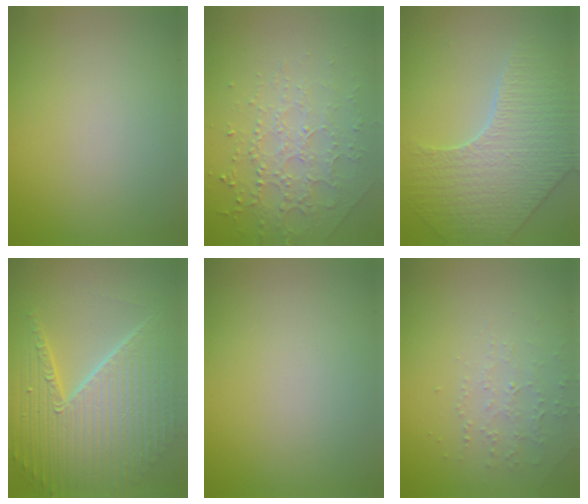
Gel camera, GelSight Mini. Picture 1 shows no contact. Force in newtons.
{"total": 2.6, "press": 2.4, "slide": 1.1}
{"total": 4.5, "press": 4.3, "slide": 1.1}
{"total": 10.1, "press": 6.5, "slide": 7.7}
{"total": 0.0}
{"total": 1.9, "press": 1.8, "slide": 0.6}